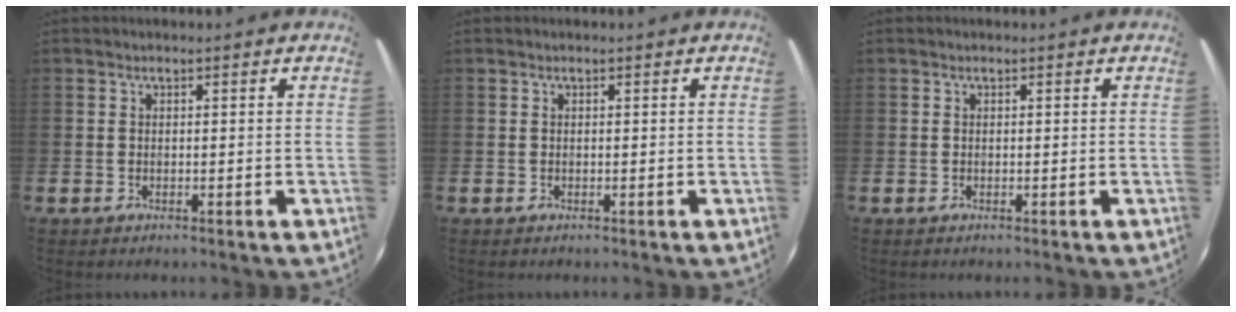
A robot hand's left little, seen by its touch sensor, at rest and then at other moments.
{"total": 0.0}
{"total": 0.0}